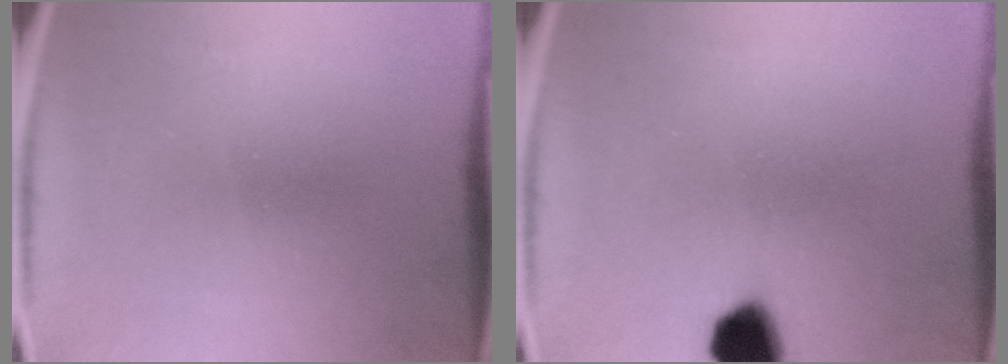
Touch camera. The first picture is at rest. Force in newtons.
{"total": 8.8}